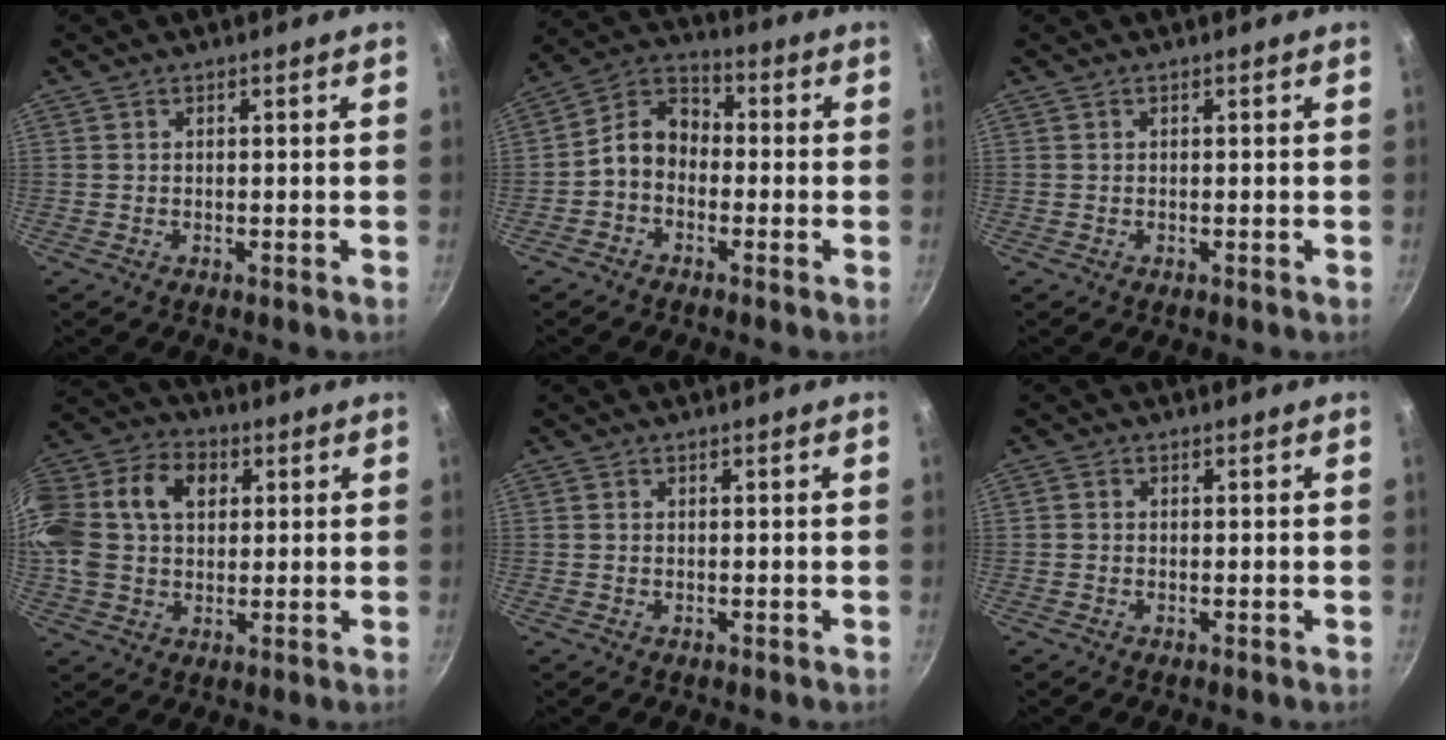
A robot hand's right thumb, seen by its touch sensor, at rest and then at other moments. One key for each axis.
{"total": 7.8, "fx": -1.8, "fy": 5.9, "fz": 4.7, "tx": -0.062, "ty": 0.040, "tz": -0.057}
{"total": 0.0}
{"total": 22.3, "fx": 4.5, "fy": 16.4, "fz": 14.5, "tx": -0.308, "ty": 0.040, "tz": 0.066}
{"total": 0.0}
{"total": 0.7, "fx": -0.1, "fy": 0.7, "fz": 0.3, "tx": -0.004, "ty": 0.003, "tz": -0.003}